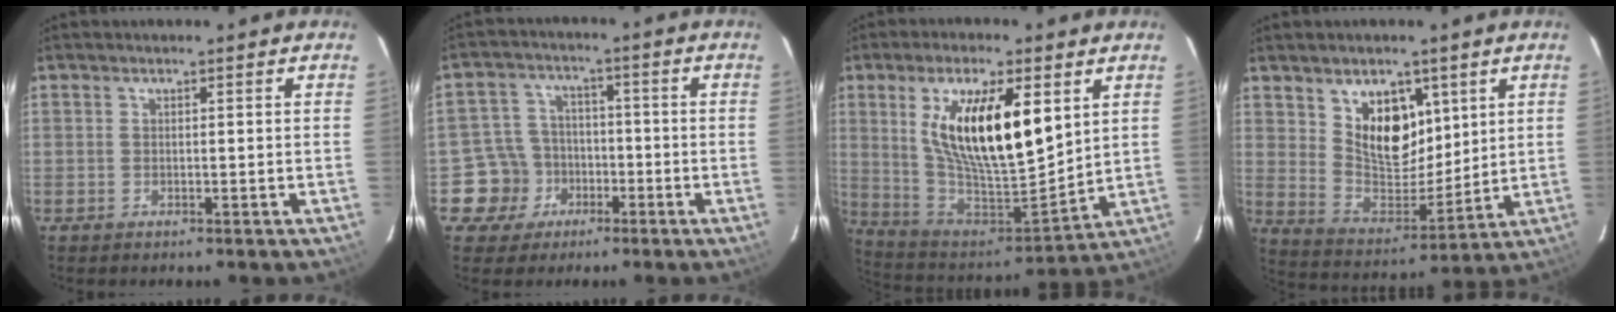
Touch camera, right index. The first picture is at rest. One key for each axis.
{"total": 8.0, "fx": -3.5, "fy": 7.2, "fz": 0.4, "tx": -0.038, "ty": 0.027, "tz": -0.055}
{"total": 20.3, "fx": 6.9, "fy": 7.1, "fz": 17.8, "tx": -0.326, "ty": -0.005, "tz": 0.135}
{"total": 12.7, "fx": 5.8, "fy": 7.6, "fz": 8.3, "tx": -0.141, "ty": -0.007, "tz": 0.121}